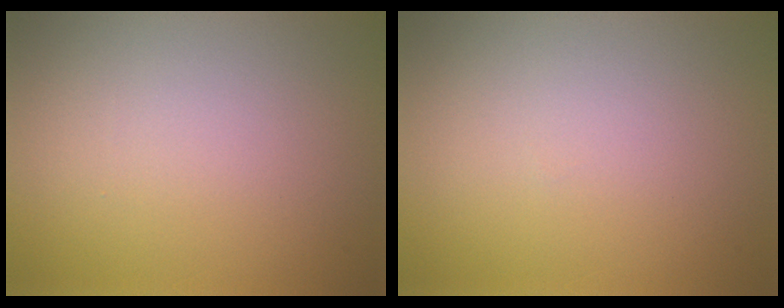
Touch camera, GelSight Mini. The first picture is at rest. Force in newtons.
{"total": 0.0}